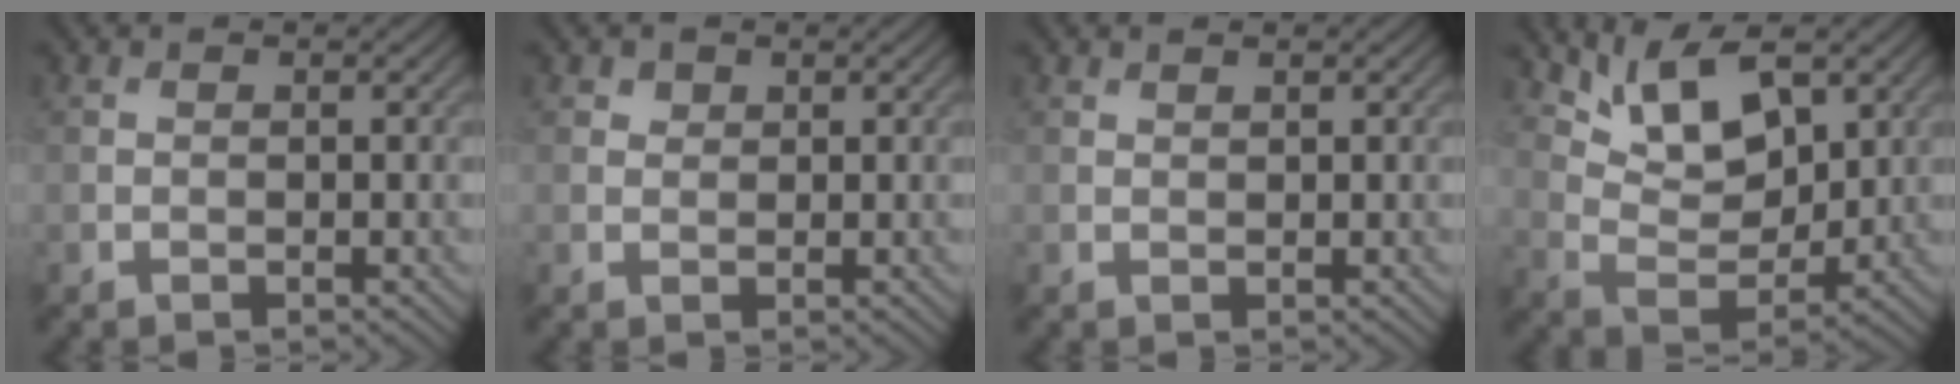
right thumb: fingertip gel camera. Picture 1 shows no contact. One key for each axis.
{"total": 1.0, "fx": 0.6, "fy": 0.7, "fz": 0.2, "tx": -0.001, "ty": -0.002, "tz": 0.011}
{"total": 0.5, "fx": 0.5, "fy": 0.0, "fz": 0.2, "tx": -0.001, "ty": 0.000, "tz": 0.012}
{"total": 8.9, "fx": 5.5, "fy": 3.9, "fz": 5.8, "tx": -0.116, "ty": -0.007, "tz": 0.103}